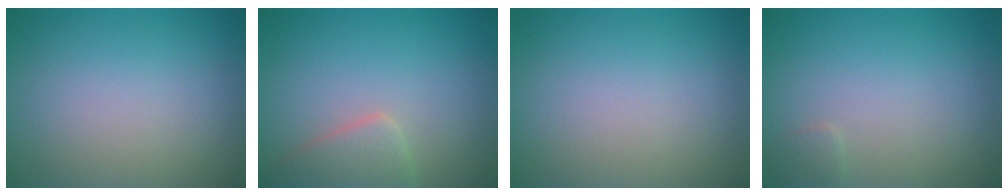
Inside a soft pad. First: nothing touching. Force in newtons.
{"total": 2.7, "press": 2.7, "slide": 0.1}
{"total": 0.0}
{"total": 0.8, "press": 0.8, "slide": 0.0}